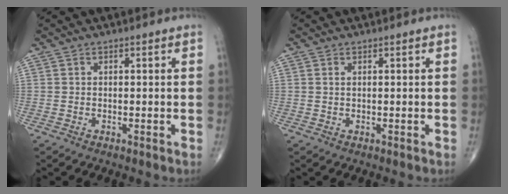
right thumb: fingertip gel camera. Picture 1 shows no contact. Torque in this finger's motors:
{"motor_torque": [-0.34, 0.15, -0.26, -0.21, 0.06]}